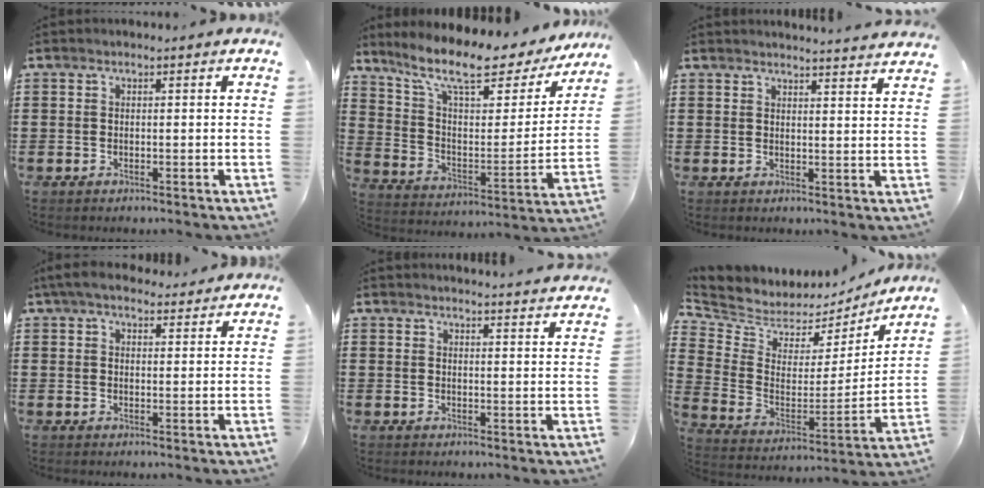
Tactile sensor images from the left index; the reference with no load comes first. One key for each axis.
{"total": 11.1, "fx": 8.3, "fy": 2.7, "fz": 6.9, "tx": -0.152, "ty": -0.049, "tz": 0.135}
{"total": 3.1, "fx": 3.0, "fy": -0.6, "fz": 0.2, "tx": -0.013, "ty": -0.017, "tz": 0.055}
{"total": 4.7, "fx": 4.0, "fy": 1.4, "fz": 2.1, "tx": -0.052, "ty": -0.004, "tz": 0.075}
{"total": 2.9, "fx": 2.8, "fy": -0.6, "fz": 0.1, "tx": -0.011, "ty": -0.014, "tz": 0.052}
{"total": 5.0, "fx": 4.4, "fy": 2.3, "fz": 0.1, "tx": -0.039, "ty": -0.048, "tz": 0.077}